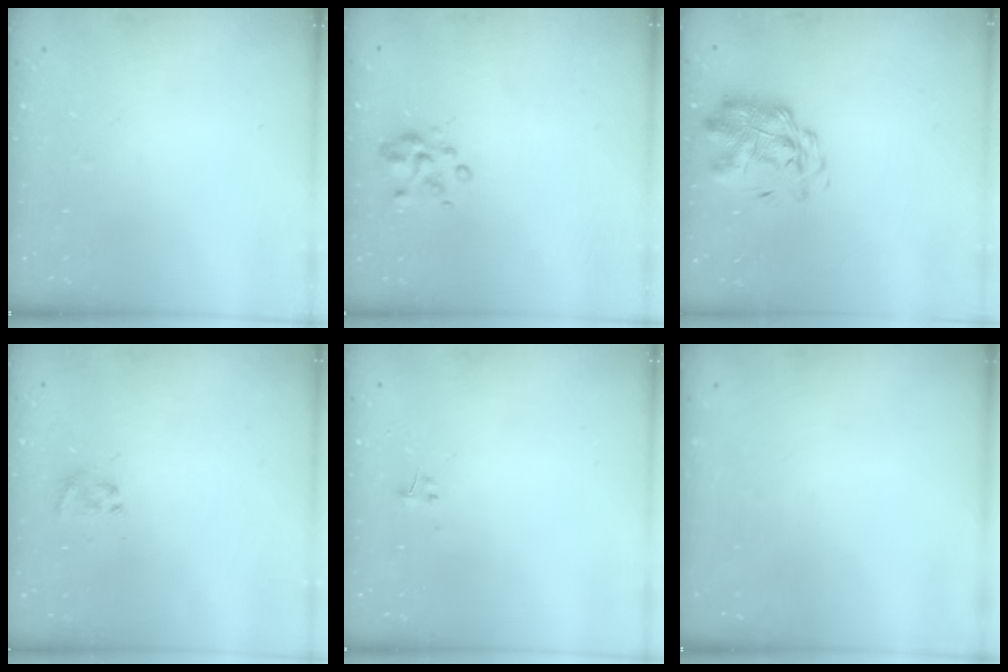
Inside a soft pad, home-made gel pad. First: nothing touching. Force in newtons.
{"total": 3.7, "press": 3.4, "slide": 1.4}
{"total": 3.0, "press": 2.9, "slide": 0.8}
{"total": 2.5, "press": 2.4, "slide": 0.8}
{"total": 0.0}
{"total": 0.0}